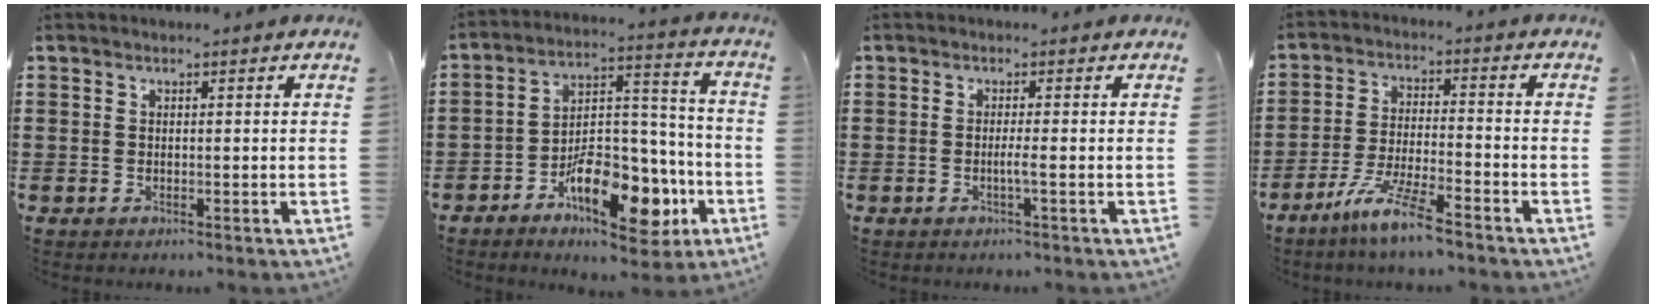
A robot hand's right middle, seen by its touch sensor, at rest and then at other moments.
{"total": 12.3, "force": [-6.5, 6.1, 8.5], "torque": [-0.131, 0.027, -0.109]}
{"total": 1.6, "force": [-0.6, -0.2, 1.5], "torque": [-0.026, -0.002, -0.013]}
{"total": 7.9, "force": [-6.2, 0.2, 4.9], "torque": [-0.110, -0.012, -0.120]}